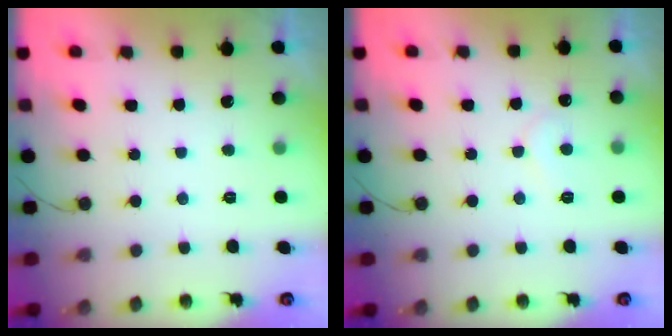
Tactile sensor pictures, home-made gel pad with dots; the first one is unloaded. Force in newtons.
{"total": 5.2, "press": 5.1, "slide": 0.4}